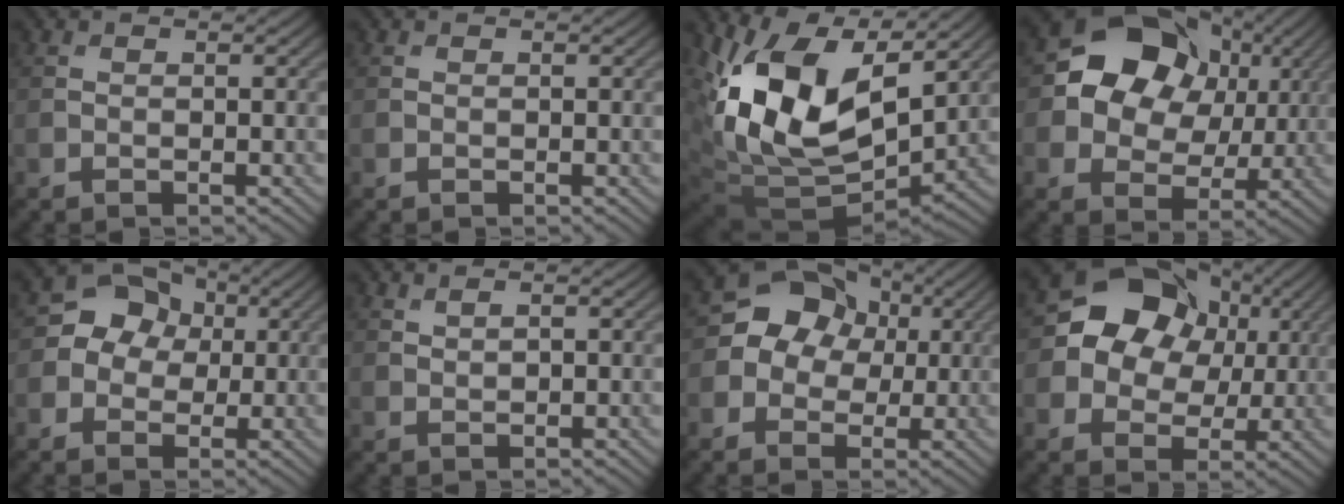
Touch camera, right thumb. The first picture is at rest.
{"total": 0.0}
{"total": 16.9, "force": [4.2, 10.0, 12.9], "torque": [-0.289, -0.007, 0.086]}
{"total": 12.2, "force": [3.0, 9.9, 6.5], "torque": [-0.113, 0.006, 0.039]}
{"total": 6.9, "force": [0.7, 6.2, 2.9], "torque": [-0.046, 0.024, -0.014]}
{"total": 0.9, "force": [0.6, 0.2, 0.6], "torque": [-0.017, 0.001, 0.015]}
{"total": 7.7, "force": [0.8, 6.8, 3.5], "torque": [-0.058, 0.015, -0.005]}
{"total": 10.7, "force": [2.3, 8.8, 5.6], "torque": [-0.097, 0.000, 0.024]}